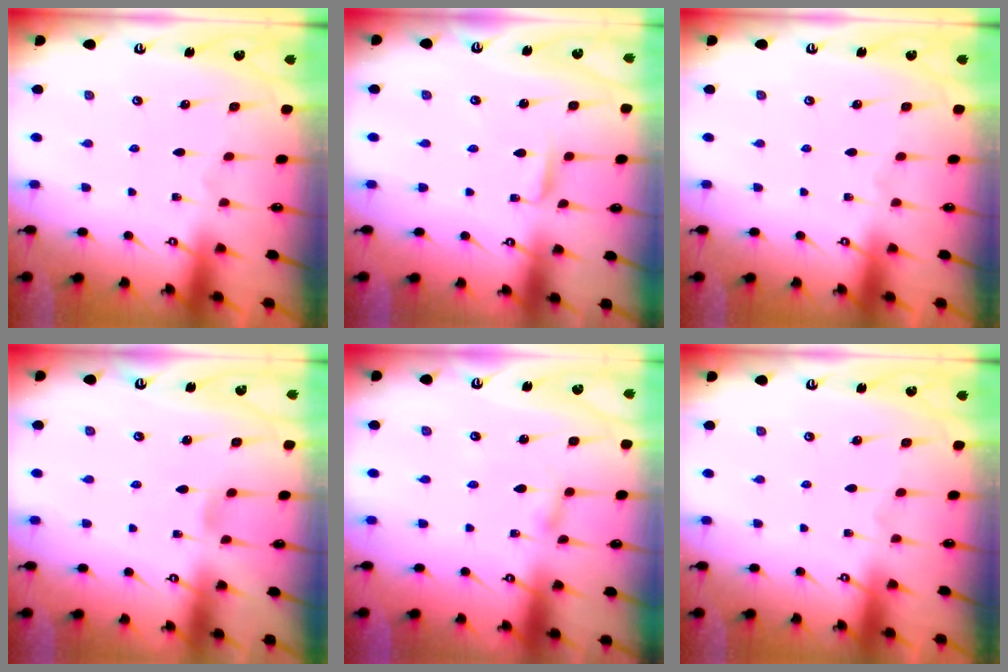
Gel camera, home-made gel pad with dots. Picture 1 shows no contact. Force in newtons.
{"total": 2.6, "press": 2.5, "slide": 0.3}
{"total": 0.0}
{"total": 2.7, "press": 2.7, "slide": 0.3}
{"total": 1.7, "press": 1.7, "slide": 0.2}
{"total": 0.0}